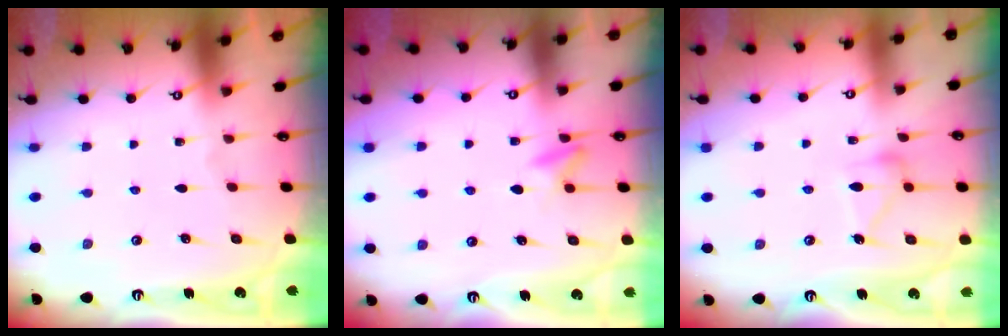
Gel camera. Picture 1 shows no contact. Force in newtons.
{"total": 6.8, "press": 6.4, "slide": 2.2}
{"total": 13.3, "press": 13.3, "slide": 0.6}